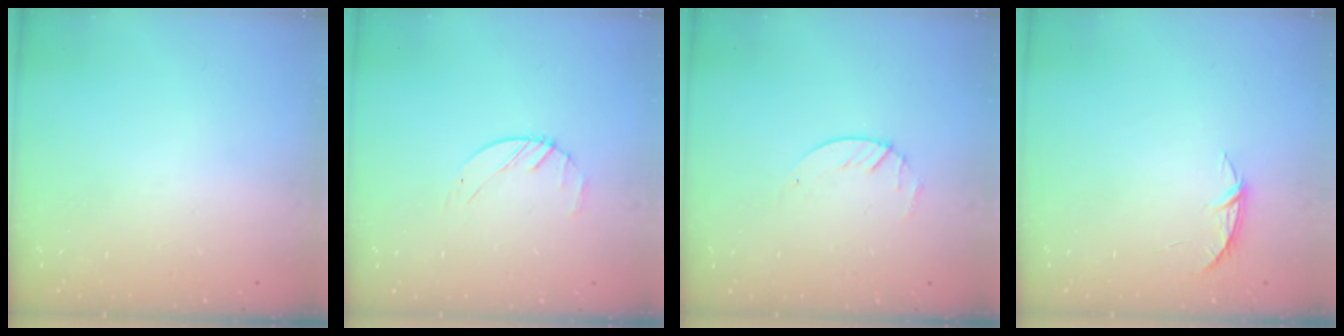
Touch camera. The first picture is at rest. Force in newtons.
{"total": 1.9, "press": 1.9, "slide": 0.3}
{"total": 1.8, "press": 1.8, "slide": 0.2}
{"total": 4.2, "press": 4.2, "slide": 0.5}